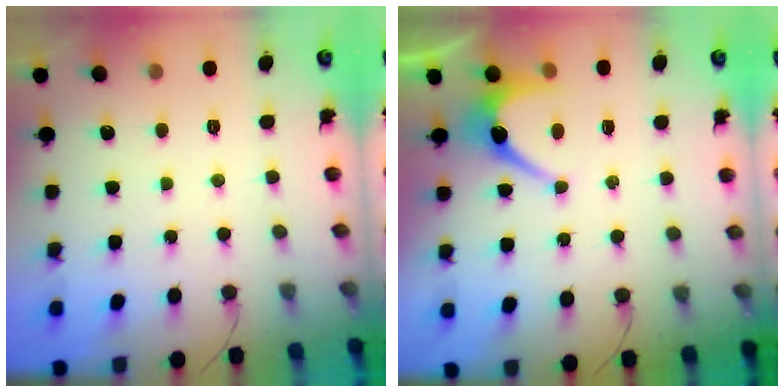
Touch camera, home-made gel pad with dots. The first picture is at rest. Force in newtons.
{"total": 6.8, "press": 6.7, "slide": 0.6}